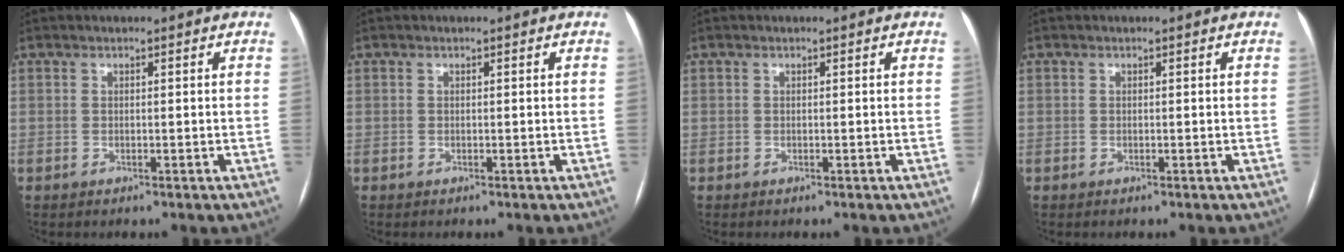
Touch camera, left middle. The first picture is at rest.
{"total": 0.0}
{"total": 0.0}
{"total": 0.0}